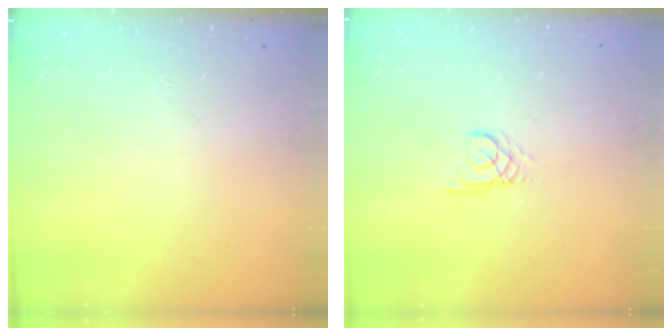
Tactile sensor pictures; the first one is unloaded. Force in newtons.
{"total": 2.3, "press": 2.3, "slide": 0.2}